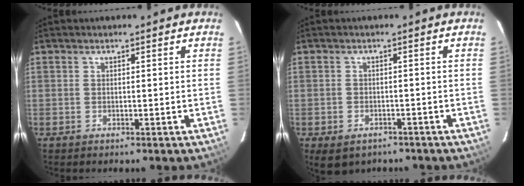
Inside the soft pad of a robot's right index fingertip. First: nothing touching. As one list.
[{"total": 5.9, "force": [-3.8, 3.7, 2.6], "torque": [-0.052, -0.010, -0.048]}]